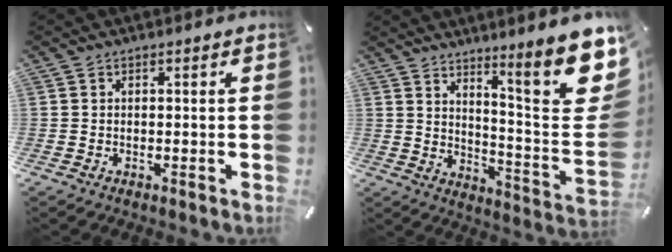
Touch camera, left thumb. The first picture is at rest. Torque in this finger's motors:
{"motor_torque": [2.51, 2.20, 0.79, -0.90, 0.32]}